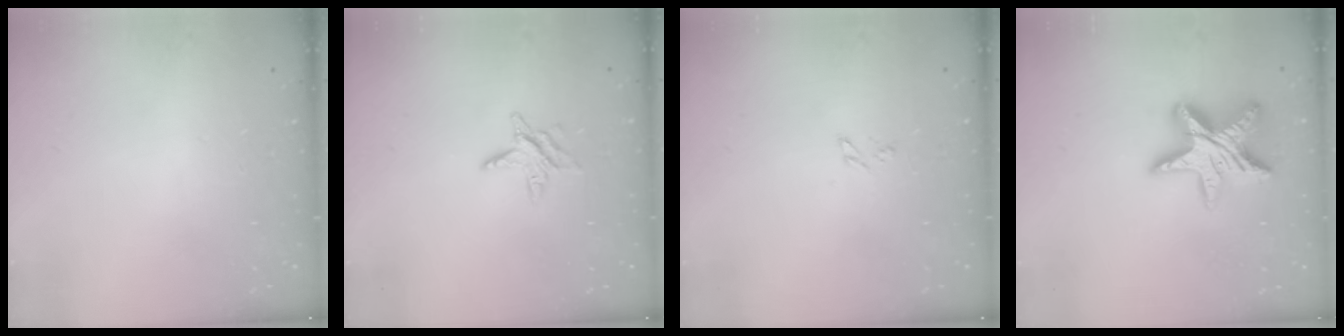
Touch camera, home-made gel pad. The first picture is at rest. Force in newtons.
{"total": 5.8, "press": 5.8, "slide": 0.5}
{"total": 2.4, "press": 2.3, "slide": 0.3}
{"total": 16.4, "press": 16.3, "slide": 1.0}